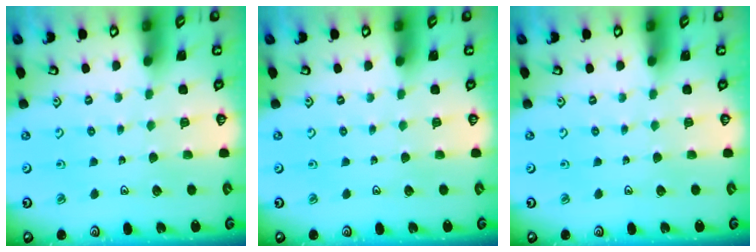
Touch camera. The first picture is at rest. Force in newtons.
{"total": 0.0}
{"total": 0.0}